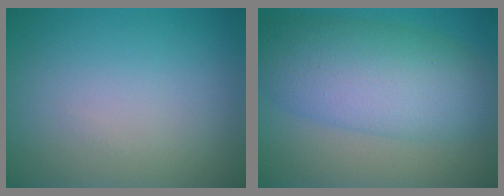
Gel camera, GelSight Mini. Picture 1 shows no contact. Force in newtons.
{"total": 8.2, "press": 8.1, "slide": 0.2}